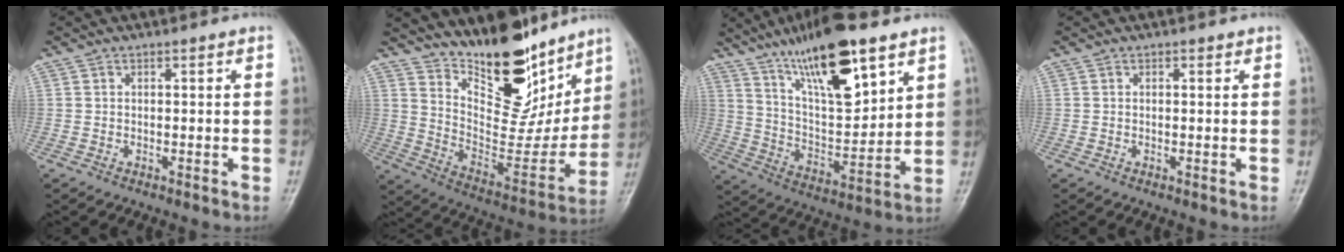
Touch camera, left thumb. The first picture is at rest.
{"total": 22.1, "force": [16.1, 9.4, 11.9], "torque": [-0.129, -0.108, 0.266]}
{"total": 19.0, "force": [11.9, 5.6, 13.7], "torque": [-0.207, -0.055, 0.219]}
{"total": 0.5, "force": [0.4, 0.3, 0.1], "torque": [-0.002, -0.003, 0.004]}